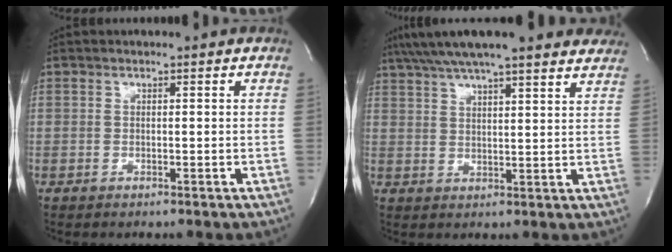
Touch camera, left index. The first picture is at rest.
{"total": 21.2, "force": [17.7, 3.5, 11.2], "torque": [-0.187, 0.049, 0.237]}